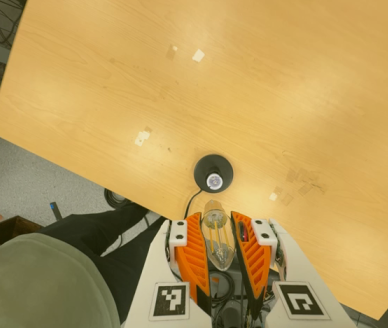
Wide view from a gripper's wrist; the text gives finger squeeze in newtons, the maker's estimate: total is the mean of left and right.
{"total": 20.3, "left": 22.4, "right": 18.2}